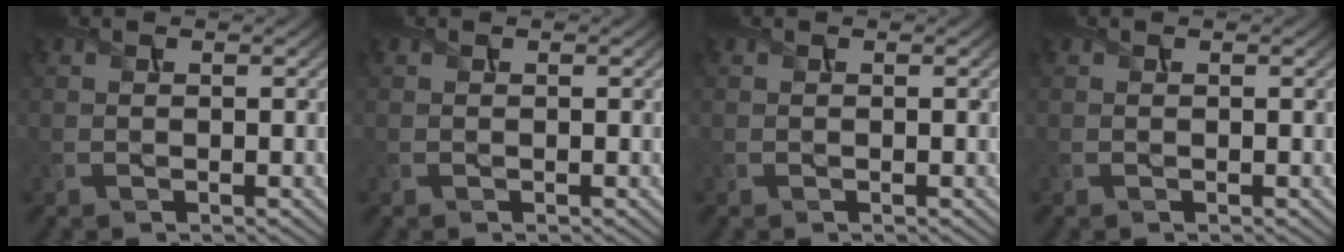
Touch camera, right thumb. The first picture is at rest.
{"total": 0.0}
{"total": 0.0}
{"total": 0.0}